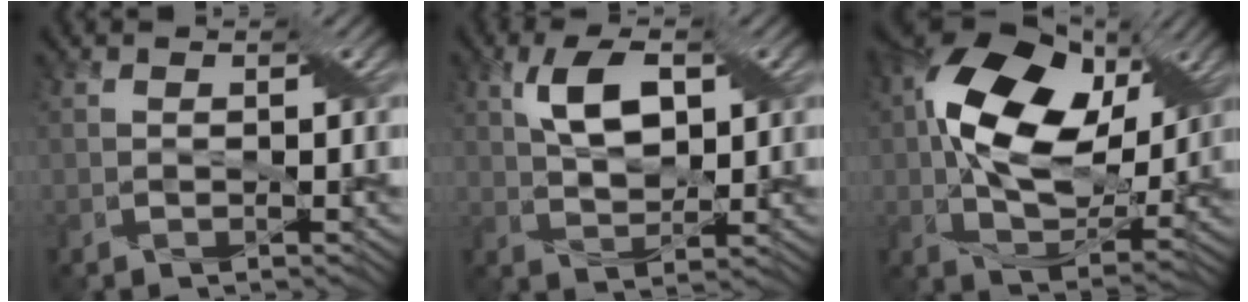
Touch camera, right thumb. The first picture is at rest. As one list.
[{"total": 6.4, "force": [2.2, 3.2, 5.1], "torque": [-0.106, 0.005, 0.041]}, {"total": 16.2, "force": [3.7, 9.9, 12.3], "torque": [-0.227, 0.011, 0.065]}]